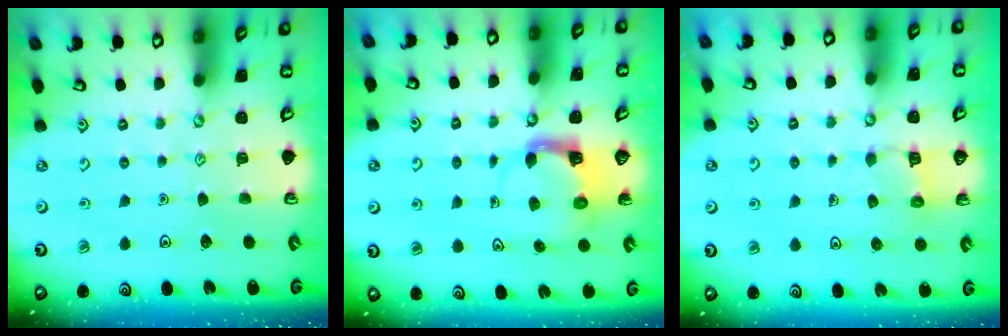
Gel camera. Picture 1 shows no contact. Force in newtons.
{"total": 3.9, "press": 3.8, "slide": 0.6}
{"total": 5.3, "press": 5.2, "slide": 0.4}